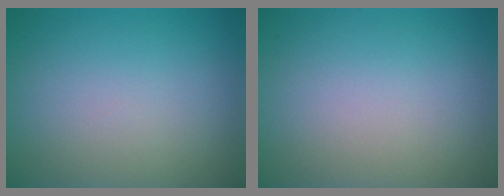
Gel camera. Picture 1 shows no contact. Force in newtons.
{"total": 0.0}